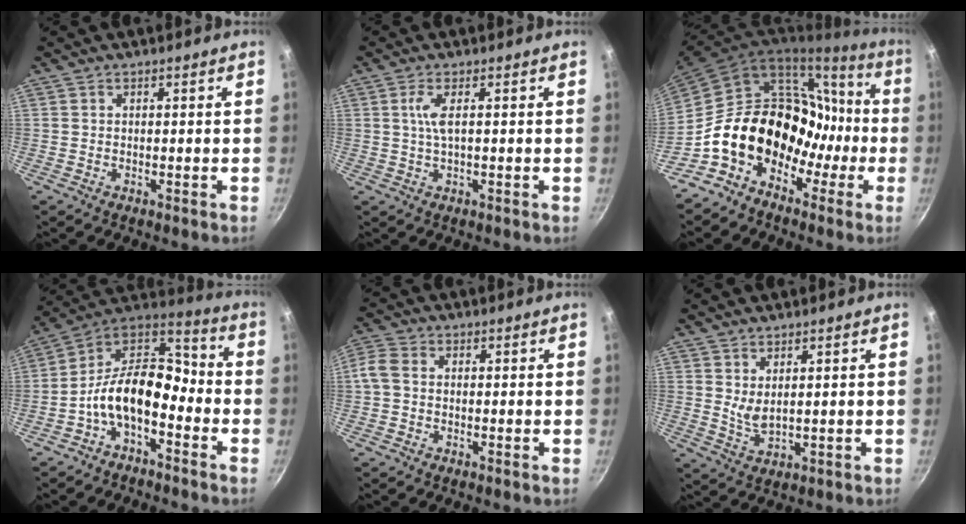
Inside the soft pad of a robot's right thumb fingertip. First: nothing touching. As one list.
[{"total": 3.4, "force": [0.4, 0.6, 3.3], "torque": [-0.077, 0.000, 0.011]}, {"total": 21.7, "force": [-6.4, 16.5, 12.5], "torque": [-0.154, 0.090, -0.106]}, {"total": 14.3, "force": [-5.2, 8.1, 10.5], "torque": [-0.164, 0.074, -0.118]}, {"total": 5.0, "force": [-0.3, 3.8, 3.1], "torque": [-0.075, 0.014, -0.019]}, {"total": 3.6, "force": [1.6, 1.3, 2.9], "torque": [-0.052, -0.026, 0.034]}]